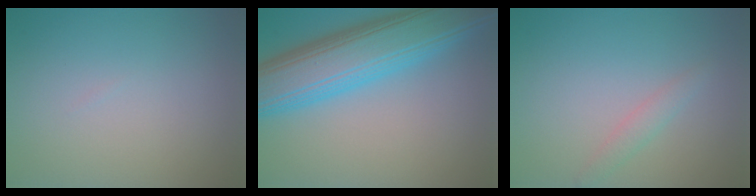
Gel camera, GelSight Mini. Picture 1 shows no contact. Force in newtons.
{"total": 9.6, "press": 9.6, "slide": 0.3}
{"total": 1.3, "press": 1.3, "slide": 0.0}